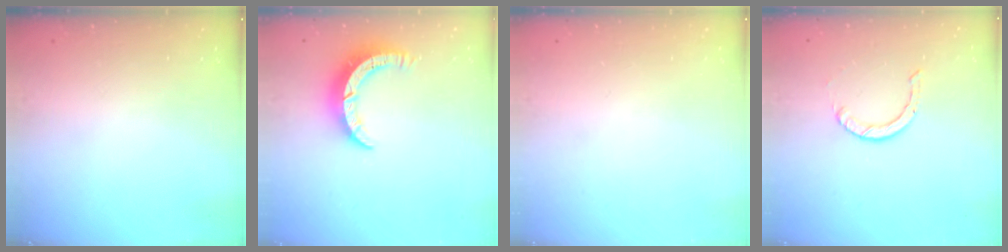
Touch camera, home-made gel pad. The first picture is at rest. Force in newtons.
{"total": 7.1, "press": 7.1, "slide": 0.4}
{"total": 0.0}
{"total": 0.9, "press": 0.9, "slide": 0.1}